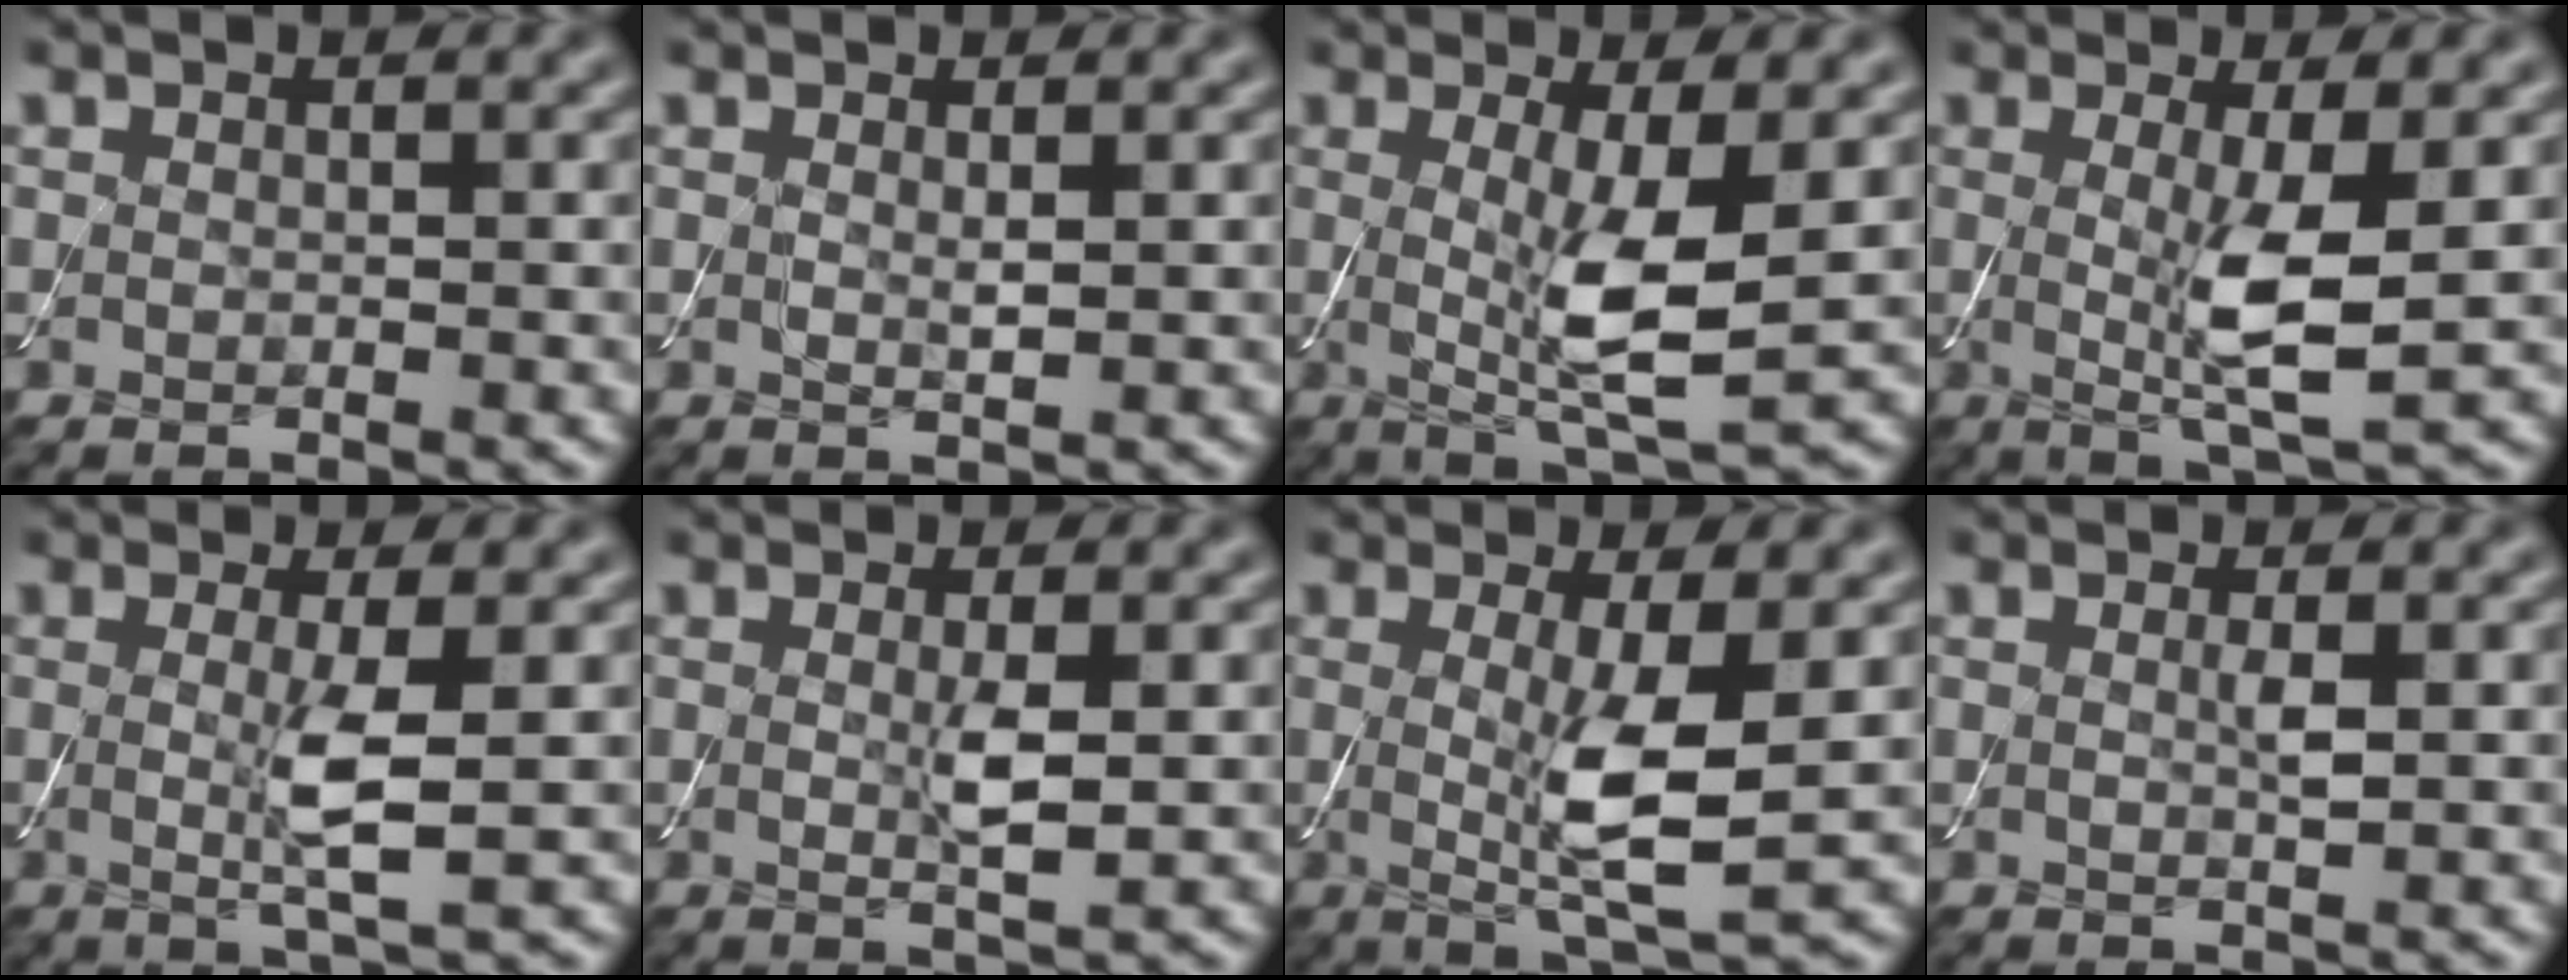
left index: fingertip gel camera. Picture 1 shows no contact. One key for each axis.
{"total": 0.7, "fx": 0.3, "fy": 0.1, "fz": 0.6, "tx": -0.014, "ty": -0.003, "tz": 0.006}
{"total": 6.1, "fx": 0.1, "fy": 1.3, "fz": 6.0, "tx": -0.108, "ty": -0.014, "tz": 0.005}
{"total": 5.0, "fx": 0.1, "fy": 0.8, "fz": 4.9, "tx": -0.093, "ty": -0.014, "tz": 0.003}
{"total": 3.4, "fx": 0.0, "fy": 0.4, "fz": 3.4, "tx": -0.069, "ty": -0.009, "tz": -0.001}
{"total": 2.3, "fx": 0.1, "fy": 0.3, "fz": 2.3, "tx": -0.047, "ty": -0.004, "tz": 0.003}
{"total": 5.7, "fx": 0.1, "fy": 1.0, "fz": 5.6, "tx": -0.103, "ty": -0.014, "tz": 0.003}
{"total": 1.1, "fx": 0.2, "fy": 0.1, "fz": 1.1, "tx": -0.022, "ty": 0.000, "tz": 0.001}